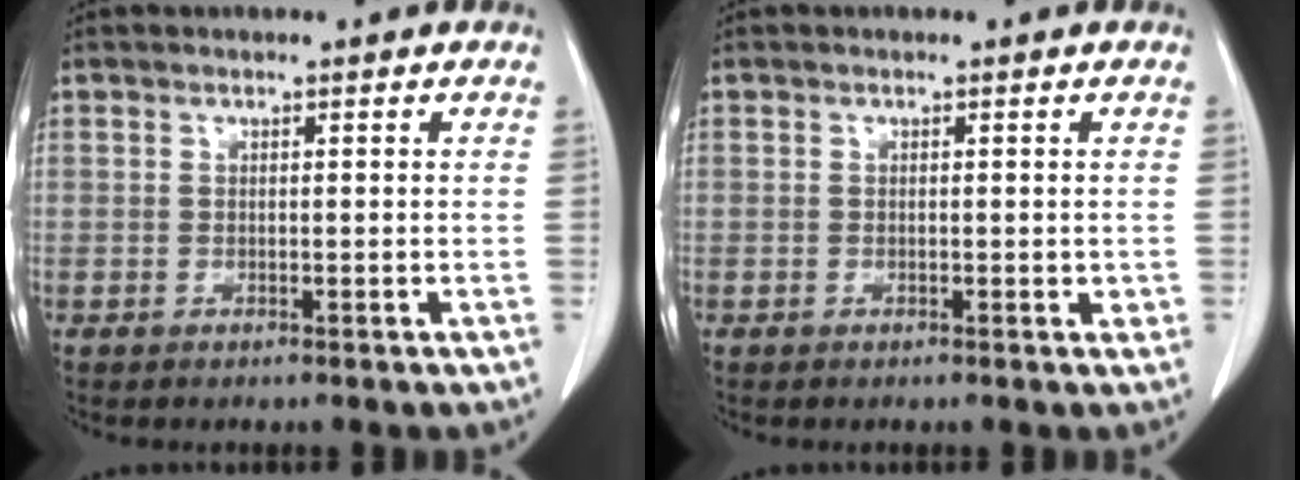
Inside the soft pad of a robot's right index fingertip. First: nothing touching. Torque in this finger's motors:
{"motor_torque": [0.17, -0.03, 0.07, 0.01]}